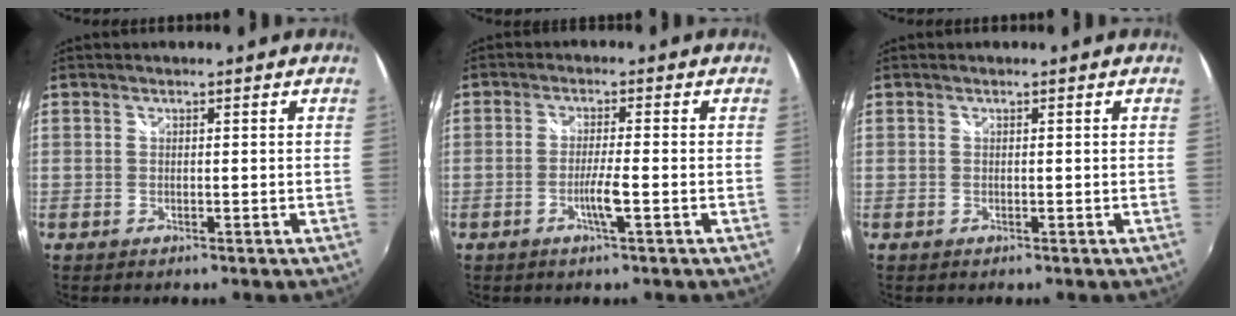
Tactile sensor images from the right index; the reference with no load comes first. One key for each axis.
{"total": 3.6, "fx": -1.6, "fy": -0.4, "fz": 3.2, "tx": -0.059, "ty": -0.005, "tz": -0.031}
{"total": 0.0}